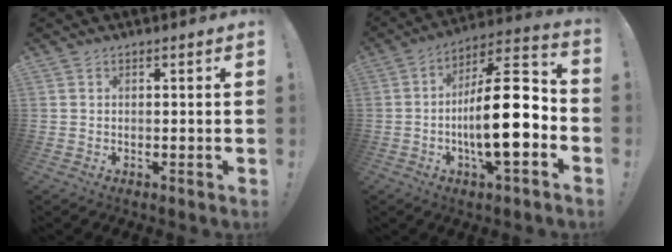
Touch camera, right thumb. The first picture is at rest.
{"total": 20.4, "force": [-3.7, 6.4, 19.1], "torque": [-0.321, 0.021, -0.061]}